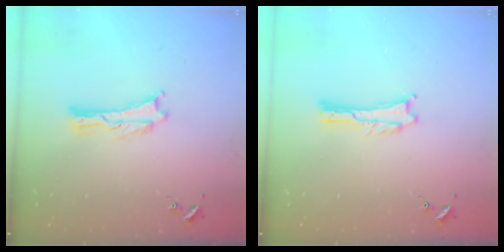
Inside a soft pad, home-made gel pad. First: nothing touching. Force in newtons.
{"total": 0.0}